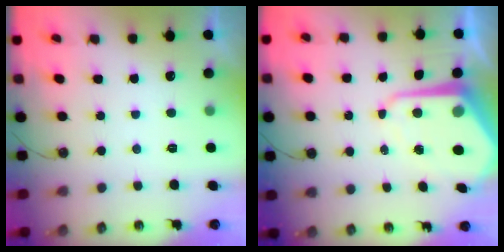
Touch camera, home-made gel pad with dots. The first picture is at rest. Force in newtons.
{"total": 10.2, "press": 10.2, "slide": 1.0}